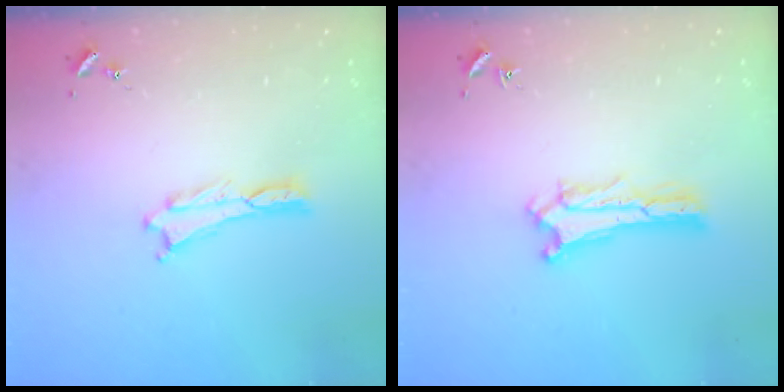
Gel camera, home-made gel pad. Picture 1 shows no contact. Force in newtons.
{"total": 0.9, "press": 0.9, "slide": 0.2}